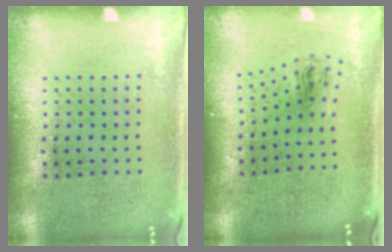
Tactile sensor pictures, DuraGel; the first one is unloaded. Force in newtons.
{"total": 0.7, "press": 0.4, "slide": 0.6}